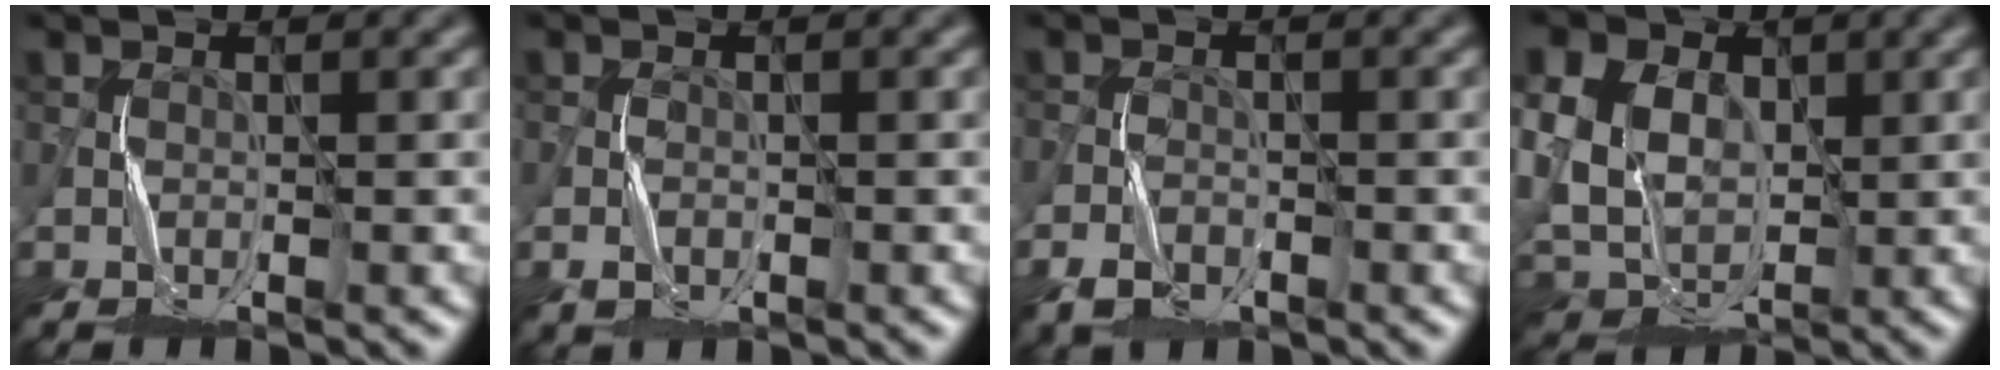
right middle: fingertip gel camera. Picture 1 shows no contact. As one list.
[{"total": 1.6, "force": [-0.8, 1.1, 1.0], "torque": [-0.020, 0.000, -0.017]}, {"total": 2.8, "force": [-1.7, 1.6, 1.4], "torque": [-0.027, -0.003, -0.039]}, {"total": 16.5, "force": [5.4, 12.8, 8.9], "torque": [-0.205, 0.040, 0.072]}]